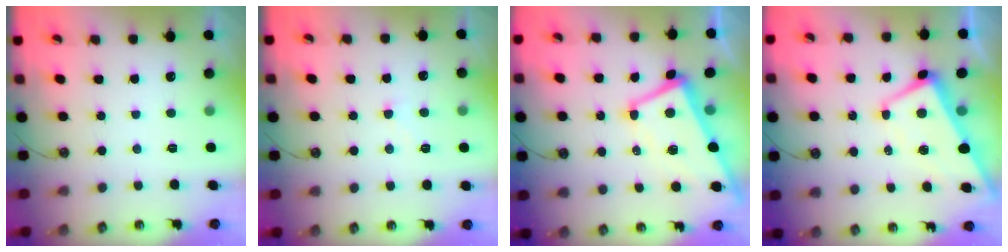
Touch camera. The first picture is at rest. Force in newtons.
{"total": 1.8, "press": 1.7, "slide": 0.5}
{"total": 2.0, "press": 1.7, "slide": 1.1}
{"total": 0.9, "press": 0.1, "slide": 0.8}